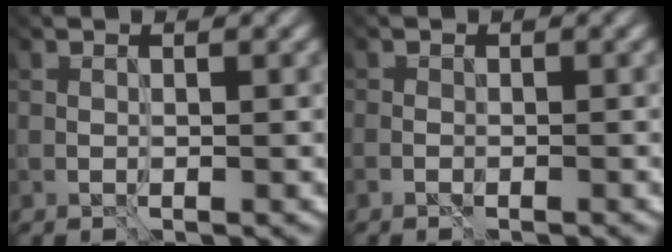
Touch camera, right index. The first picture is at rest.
{"total": 0.6, "force": [-0.5, 0.3, -0.2], "torque": [0.000, -0.001, -0.011]}